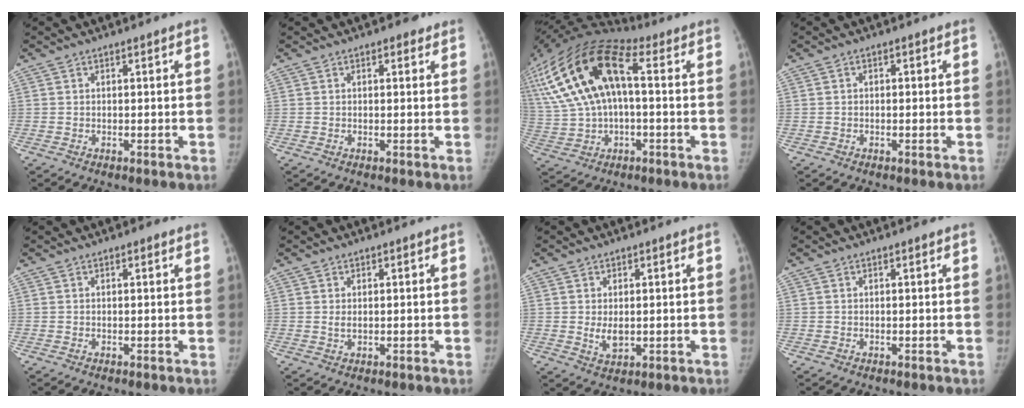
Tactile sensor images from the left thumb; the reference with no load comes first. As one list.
[{"total": 1.7, "force": [0.9, 1.1, 0.9], "torque": [0.001, -0.001, 0.006]}, {"total": 25.0, "force": [4.9, 13.2, 20.7], "torque": [-0.457, 0.047, 0.084]}, {"total": 0.7, "force": [-0.1, 0.5, 0.4], "torque": [0.000, 0.002, -0.005]}, {"total": 0.9, "force": [0.5, 0.5, 0.6], "torque": [-0.003, 0.001, 0.001]}, {"total": 1.2, "force": [0.3, 0.8, 0.9], "torque": [-0.011, -0.003, 0.007]}, {"total": 3.4, "force": [0.1, 2.2, 2.6], "torque": [-0.037, -0.009, 0.009]}, {"total": 0.0}]